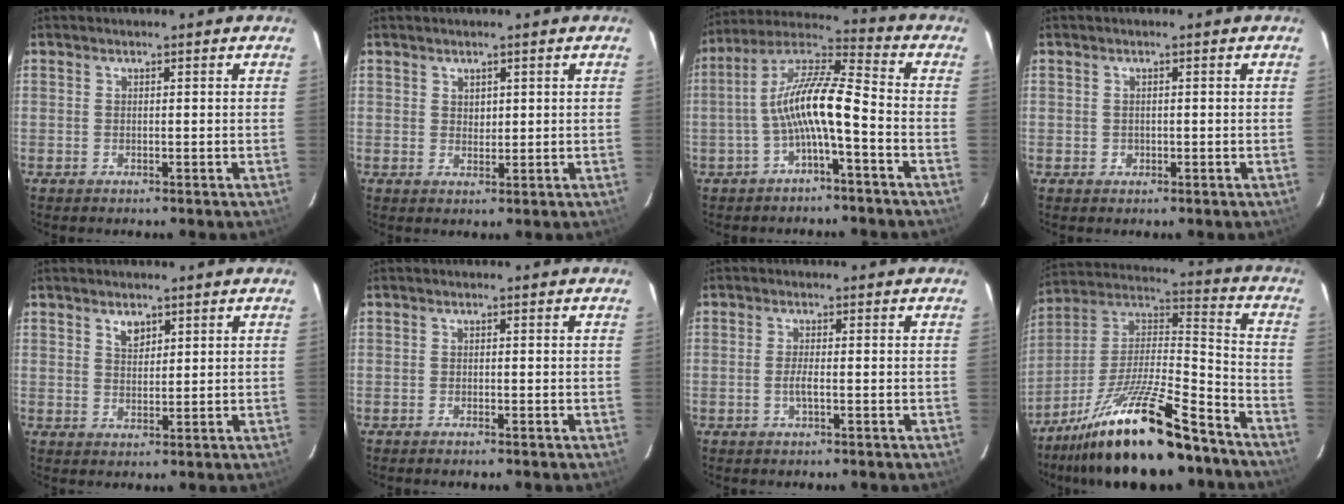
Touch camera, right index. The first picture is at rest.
{"total": 1.7, "force": [1.0, 1.2, 0.5], "torque": [-0.005, 0.003, 0.019]}
{"total": 11.1, "force": [-3.2, 1.8, 10.5], "torque": [-0.219, 0.019, -0.064]}
{"total": 1.2, "force": [-0.3, 1.2, 0.1], "torque": [0.003, 0.001, -0.001]}
{"total": 2.7, "force": [1.7, 1.6, 1.4], "torque": [-0.019, 0.004, 0.031]}
{"total": 0.6, "force": [-0.6, 0.0, 0.2], "torque": [-0.002, -0.001, -0.012]}
{"total": 1.7, "force": [-0.7, 0.1, 1.6], "torque": [-0.033, -0.003, -0.013]}
{"total": 22.5, "force": [-16.1, 4.8, 14.9], "torque": [-0.273, -0.008, -0.269]}